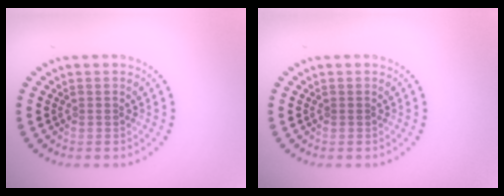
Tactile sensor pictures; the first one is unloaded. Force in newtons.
{"total": 0.0}